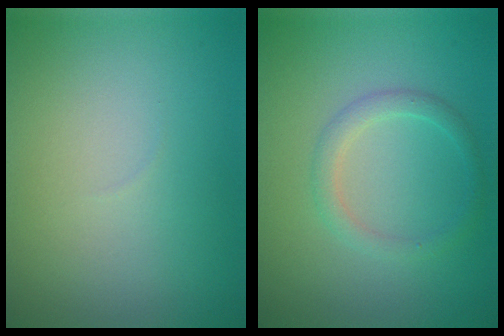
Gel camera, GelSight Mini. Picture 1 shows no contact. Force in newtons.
{"total": 1.9, "press": 1.8, "slide": 0.1}